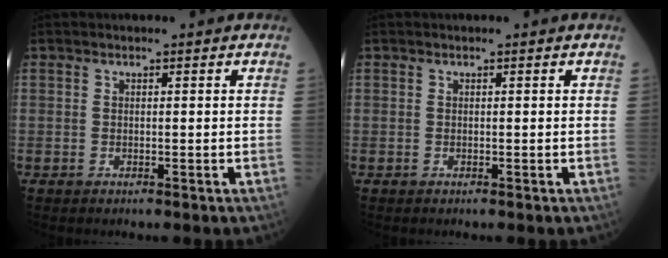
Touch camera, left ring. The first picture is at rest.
{"total": 0.0}